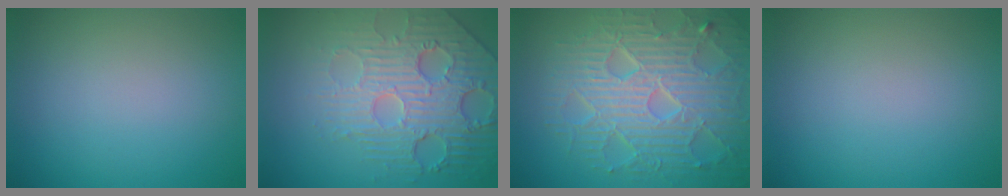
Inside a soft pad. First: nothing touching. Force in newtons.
{"total": 6.9, "press": 5.3, "slide": 4.4}
{"total": 8.8, "press": 6.3, "slide": 6.2}
{"total": 0.0}